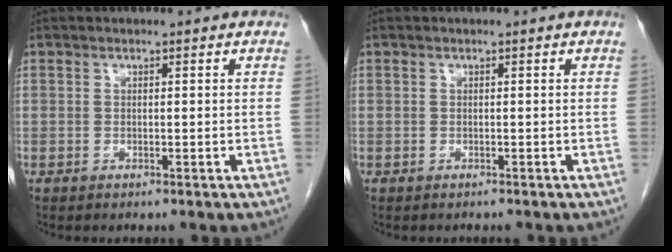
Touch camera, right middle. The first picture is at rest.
{"total": 0.0}